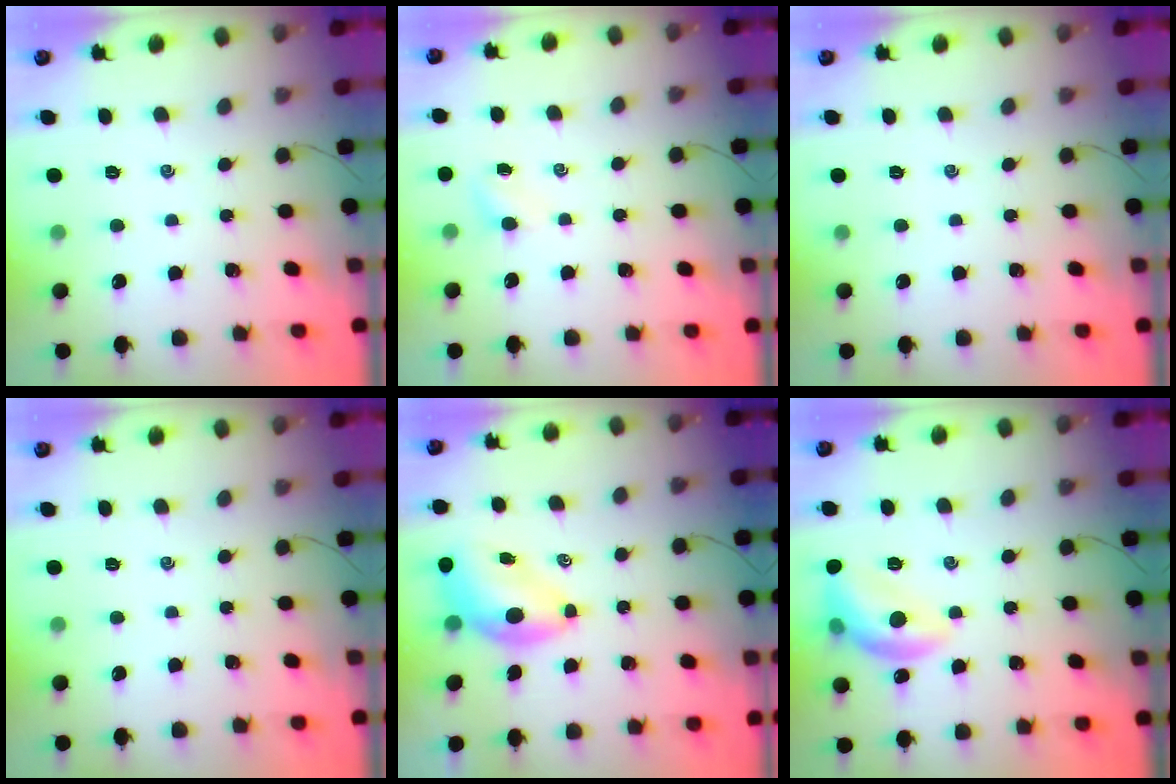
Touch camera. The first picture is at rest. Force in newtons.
{"total": 2.9, "press": 2.7, "slide": 1.1}
{"total": 0.0}
{"total": 0.0}
{"total": 8.3, "press": 8.0, "slide": 2.2}
{"total": 11.7, "press": 11.6, "slide": 1.0}